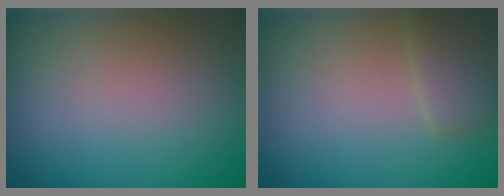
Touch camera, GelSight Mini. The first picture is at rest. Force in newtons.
{"total": 2.1, "press": 2.1, "slide": 0.1}